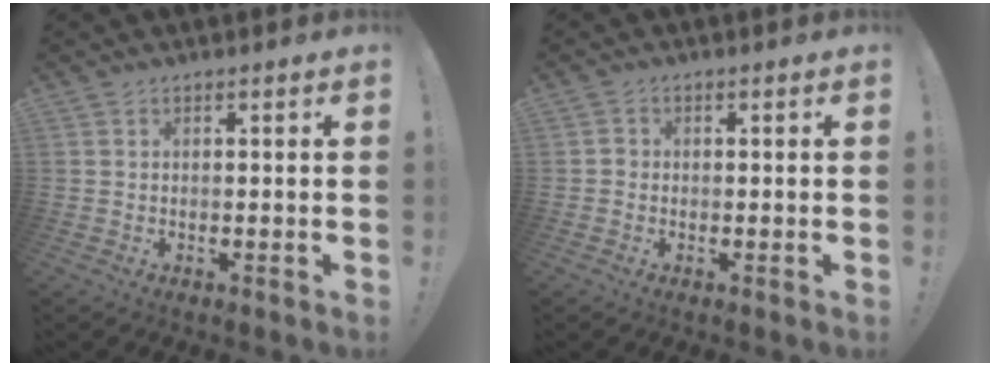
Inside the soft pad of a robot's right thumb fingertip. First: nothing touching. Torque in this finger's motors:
{"motor_torque": [0.03, 0.20, 0.23, -0.30, -0.02]}